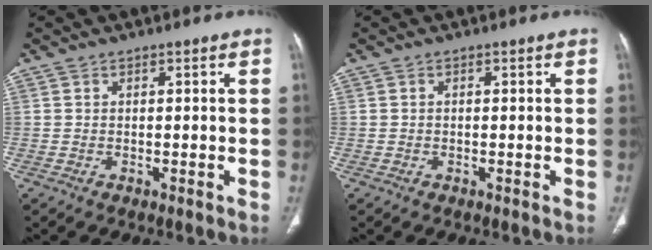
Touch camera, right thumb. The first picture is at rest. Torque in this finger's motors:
{"motor_torque": [-0.19, 0.06, 0.01, 0.43, 0.09]}